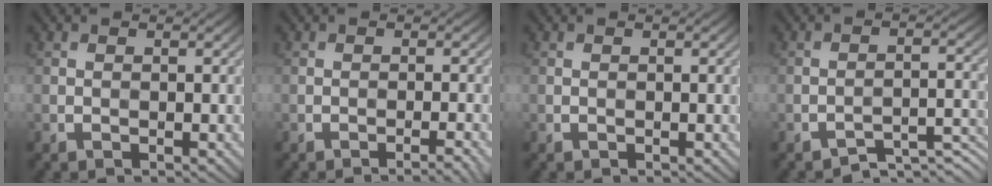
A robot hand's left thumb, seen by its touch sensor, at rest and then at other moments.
{"total": 2.1, "force": [-1.3, 0.3, 1.6], "torque": [-0.019, 0.006, -0.024]}
{"total": 0.0}
{"total": 4.1, "force": [-3.5, 0.7, 1.9], "torque": [-0.027, 0.006, -0.054]}